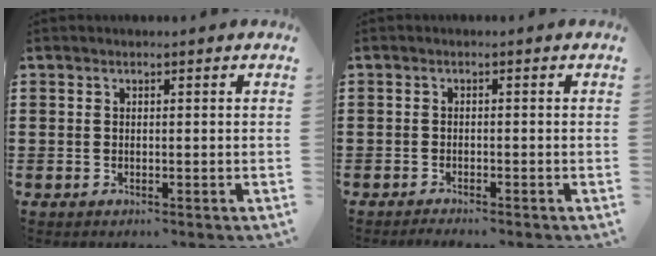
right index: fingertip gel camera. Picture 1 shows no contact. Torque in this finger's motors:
{"motor_torque": [0.95, 1.13, -0.23, -0.05]}